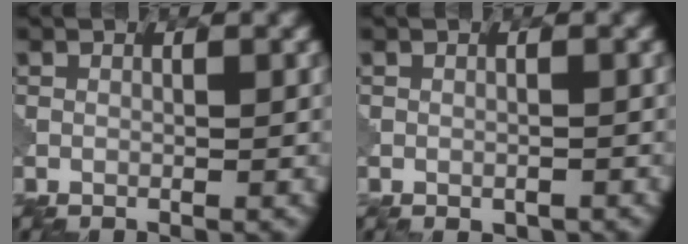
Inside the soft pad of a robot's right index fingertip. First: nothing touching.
{"total": 1.1, "force": [-1.0, 0.2, -0.1], "torque": [0.003, -0.006, -0.004]}